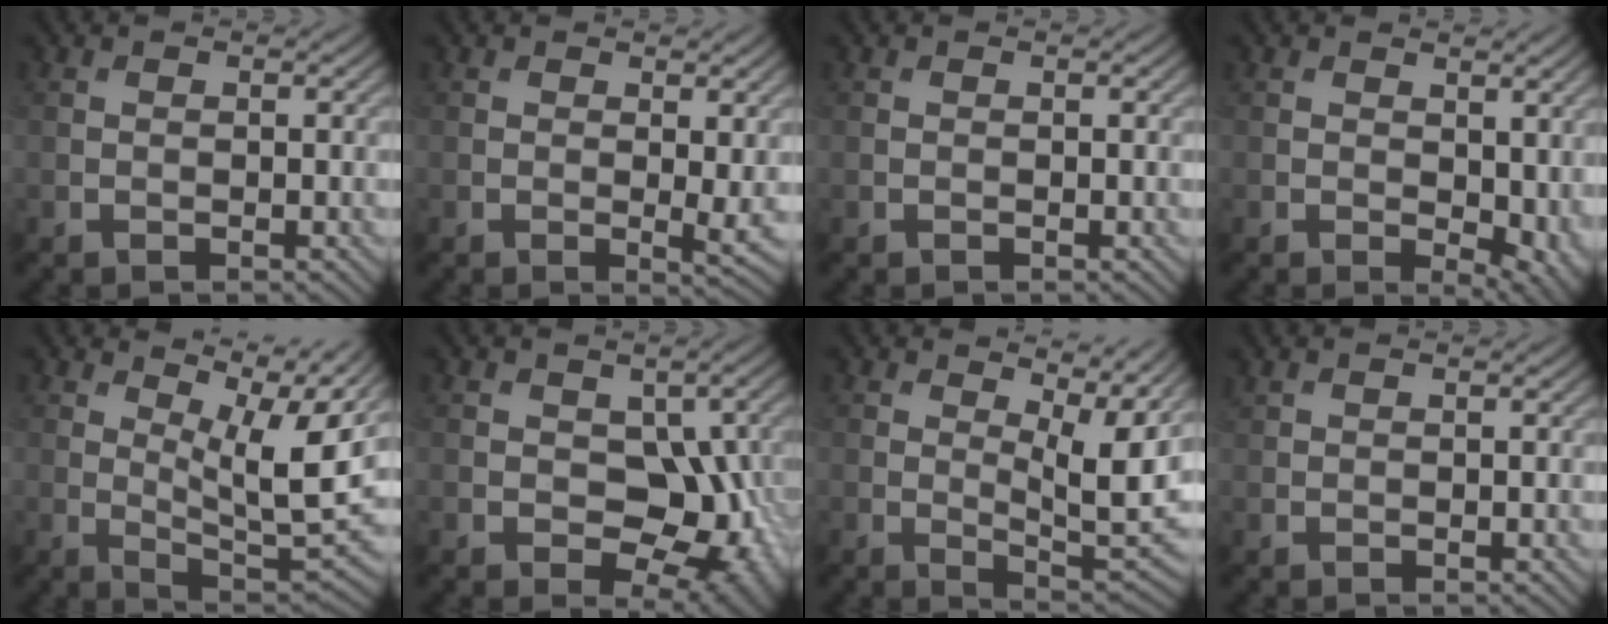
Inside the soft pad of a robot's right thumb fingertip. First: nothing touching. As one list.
[{"total": 2.0, "force": [0.5, 0.5, 1.9], "torque": [-0.033, -0.009, 0.009]}, {"total": 0.0}, {"total": 5.3, "force": [0.3, 3.4, 4.1], "torque": [-0.056, -0.019, 0.017]}, {"total": 10.1, "force": [5.4, 2.6, 8.0], "torque": [-0.143, -0.004, 0.085]}, {"total": 10.2, "force": [-0.8, 6.9, 7.4], "torque": [-0.089, -0.019, -0.006]}, {"total": 9.0, "force": [4.5, 2.8, 7.2], "torque": [-0.120, -0.006, 0.072]}, {"total": 0.8, "force": [0.8, 0.1, 0.3], "torque": [-0.011, 0.006, 0.018]}]